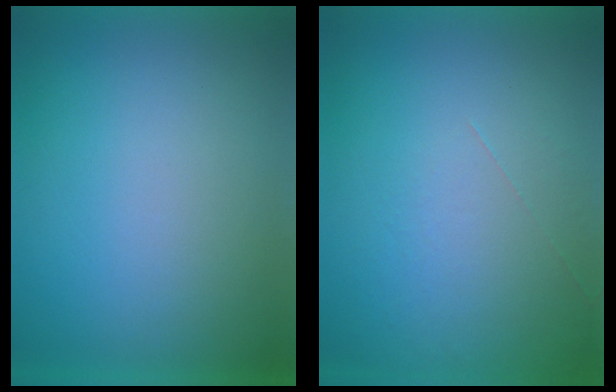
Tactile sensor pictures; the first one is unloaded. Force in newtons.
{"total": 1.2}